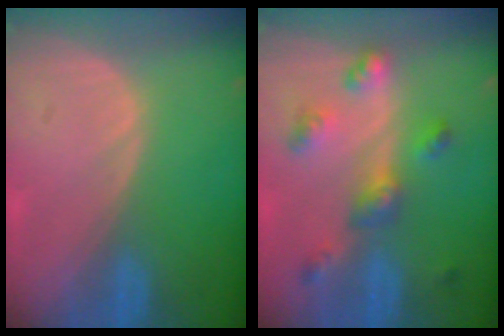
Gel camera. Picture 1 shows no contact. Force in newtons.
{"total": 6.7, "press": 5.9, "slide": 3.3}